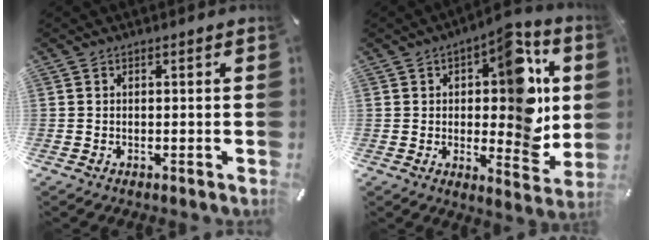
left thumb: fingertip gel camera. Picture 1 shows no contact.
{"total": 16.3, "force": [3.7, 8.4, 13.5], "torque": [-0.139, -0.036, 0.059]}